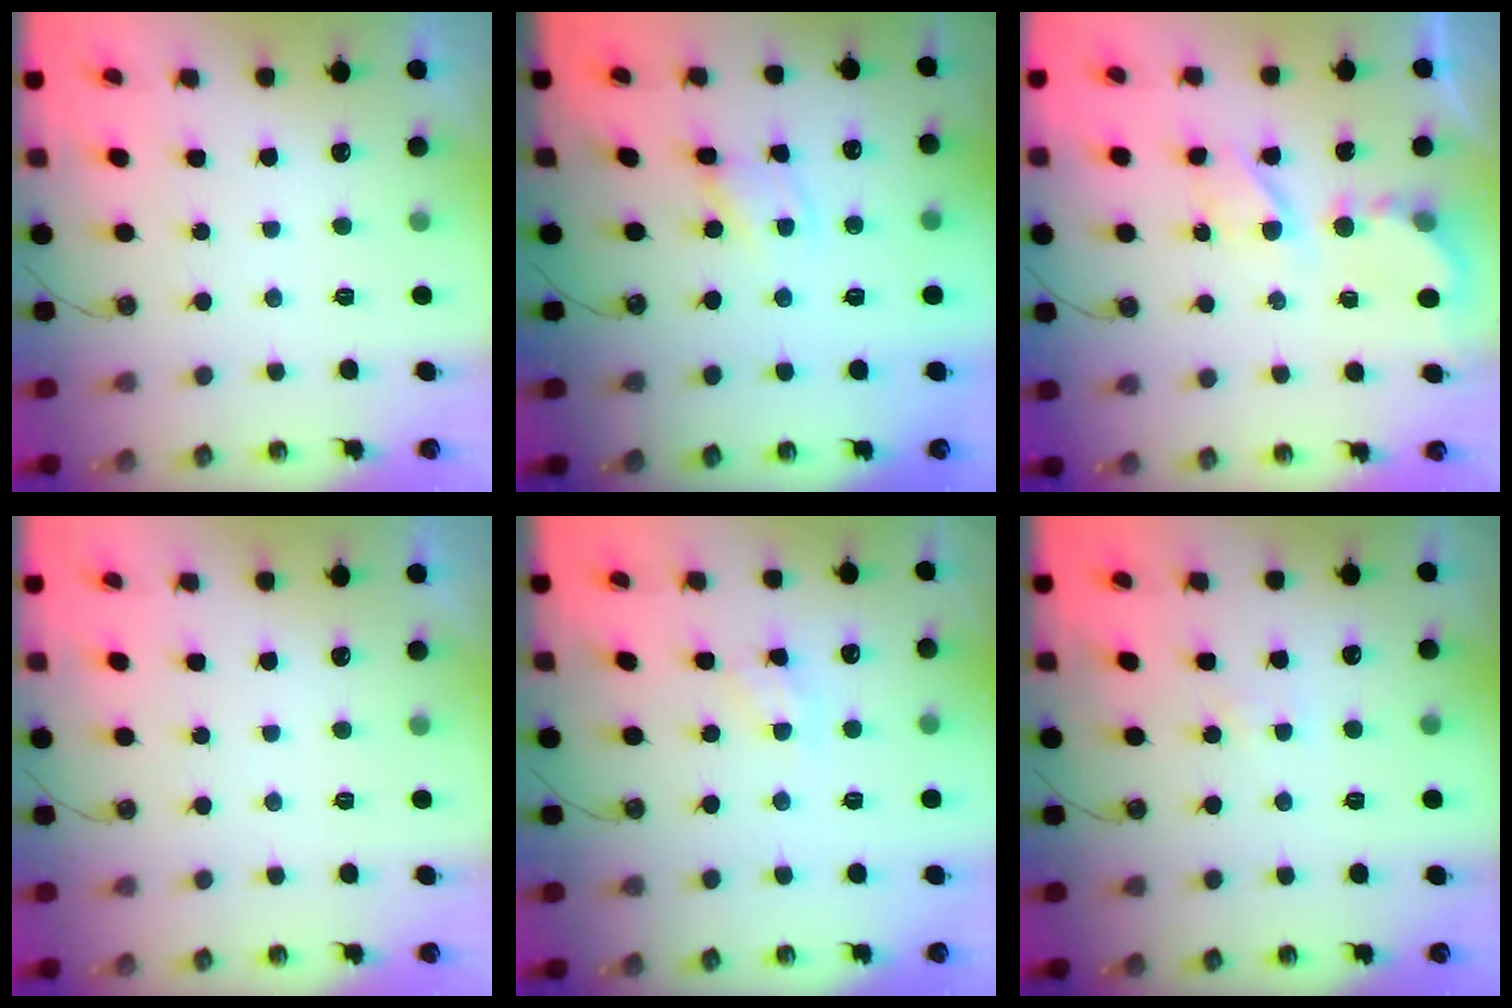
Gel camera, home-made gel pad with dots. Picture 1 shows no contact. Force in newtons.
{"total": 1.4, "press": 1.4, "slide": 0.1}
{"total": 6.7, "press": 6.7, "slide": 0.6}
{"total": 0.0}
{"total": 4.8, "press": 4.8, "slide": 0.5}
{"total": 3.0, "press": 2.9, "slide": 0.4}